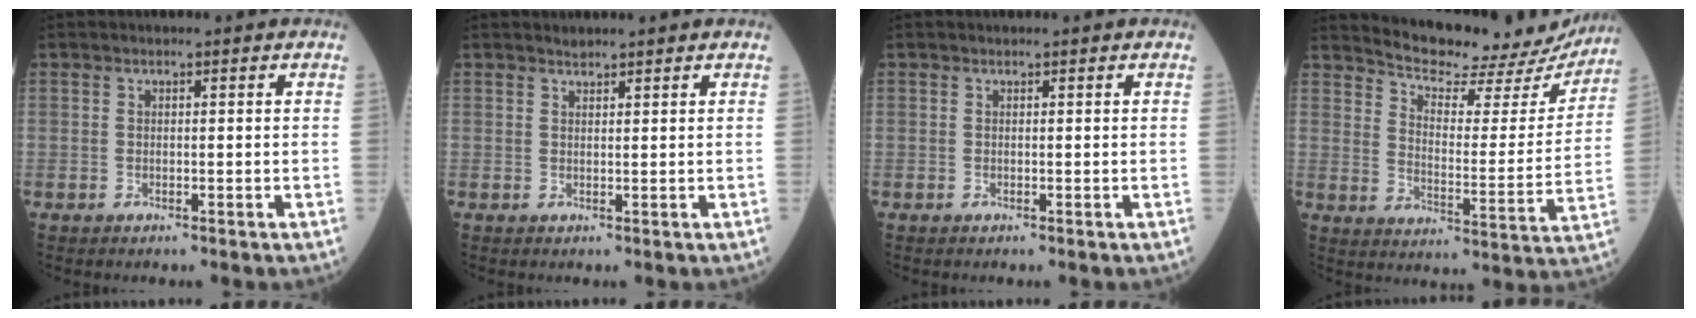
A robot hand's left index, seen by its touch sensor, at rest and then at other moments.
{"total": 1.0, "force": [1.0, -0.1, 0.0], "torque": [-0.009, 0.009, 0.021]}
{"total": 0.0}
{"total": 19.7, "force": [18.7, 3.6, 4.8], "torque": [-0.067, -0.052, 0.234]}